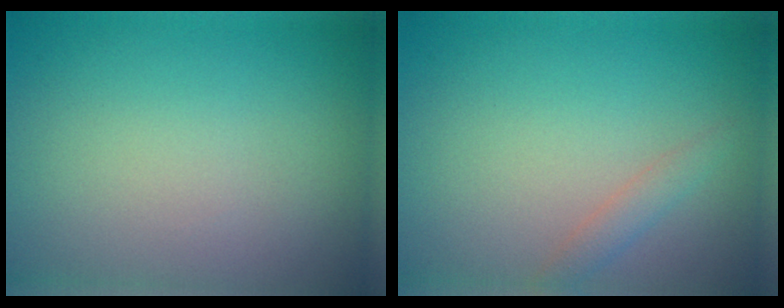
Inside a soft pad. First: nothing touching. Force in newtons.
{"total": 1.3, "press": 1.3, "slide": 0.1}